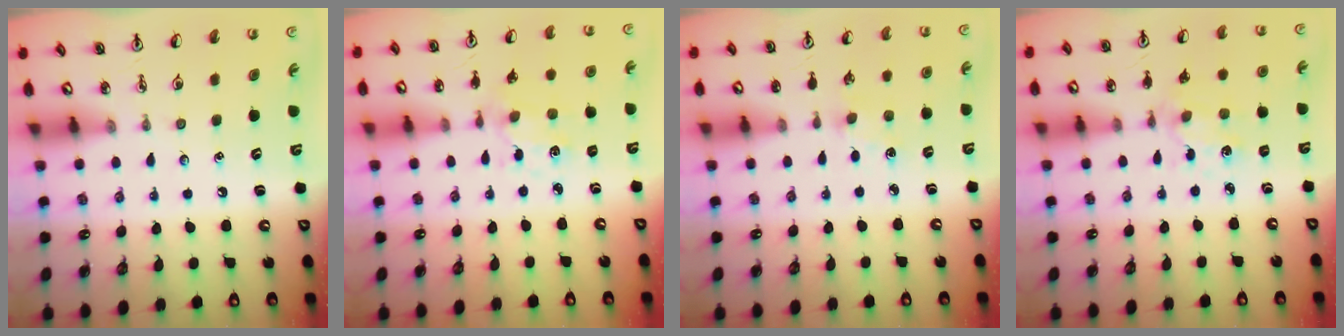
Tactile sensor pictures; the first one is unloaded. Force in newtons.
{"total": 1.7, "press": 1.7, "slide": 0.3}
{"total": 1.5, "press": 1.5, "slide": 0.3}
{"total": 2.0, "press": 2.0, "slide": 0.3}